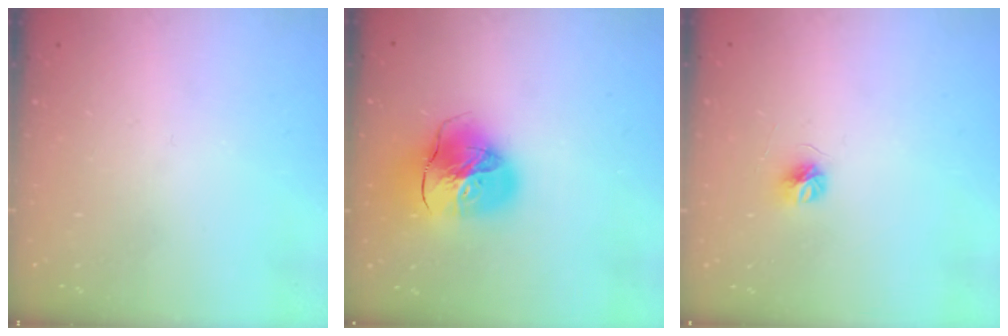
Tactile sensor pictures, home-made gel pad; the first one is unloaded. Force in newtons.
{"total": 19.2, "press": 19.0, "slide": 2.1}
{"total": 4.5, "press": 4.5, "slide": 0.4}